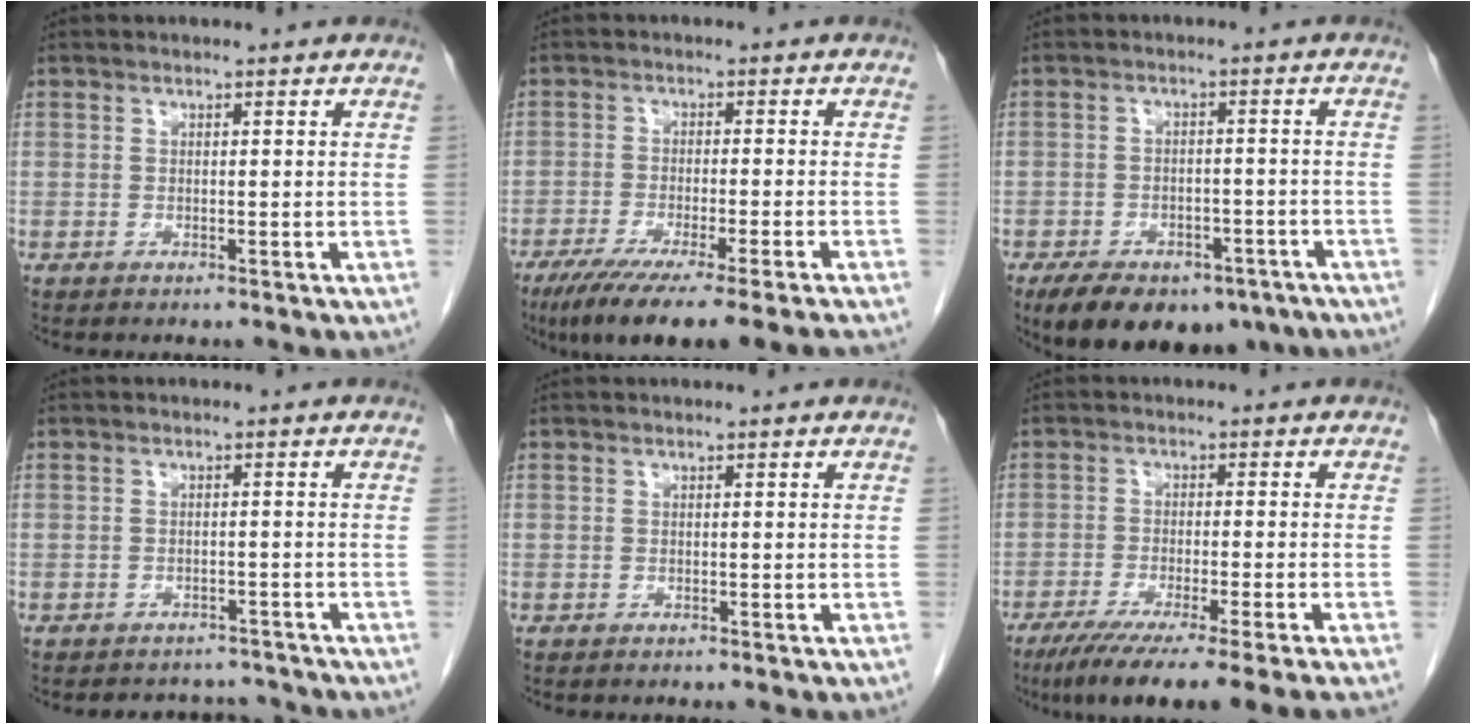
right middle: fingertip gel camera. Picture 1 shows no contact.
{"total": 12.5, "force": [-9.6, -0.9, 7.9], "torque": [-0.111, -0.040, -0.149]}
{"total": 14.7, "force": [-9.8, 7.9, 7.7], "torque": [-0.136, -0.003, -0.135]}
{"total": 5.1, "force": [-4.8, 1.7, -0.2], "torque": [0.006, 0.011, -0.057]}
{"total": 0.0}
{"total": 11.9, "force": [-9.1, -1.3, 7.5], "torque": [-0.105, -0.040, -0.142]}